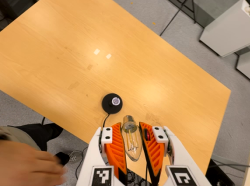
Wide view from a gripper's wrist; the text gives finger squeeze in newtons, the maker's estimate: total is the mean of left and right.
{"total": 20.6, "left": 22.2, "right": 19.1}